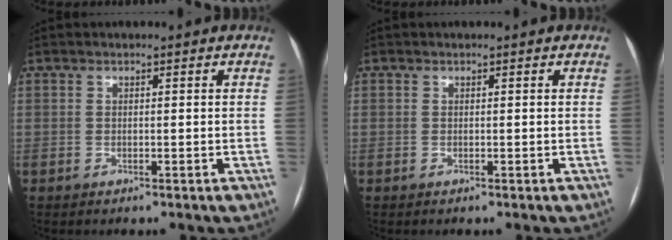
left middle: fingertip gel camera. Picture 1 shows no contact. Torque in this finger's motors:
{"motor_torque": [0.00, 0.00, 0.00, 0.00]}